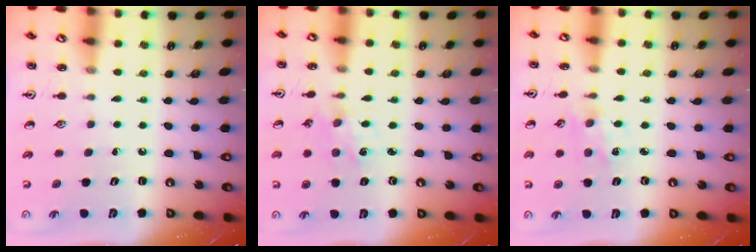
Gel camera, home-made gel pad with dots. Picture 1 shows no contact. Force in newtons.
{"total": 1.7, "press": 1.6, "slide": 0.3}
{"total": 1.2, "press": 1.2, "slide": 0.2}